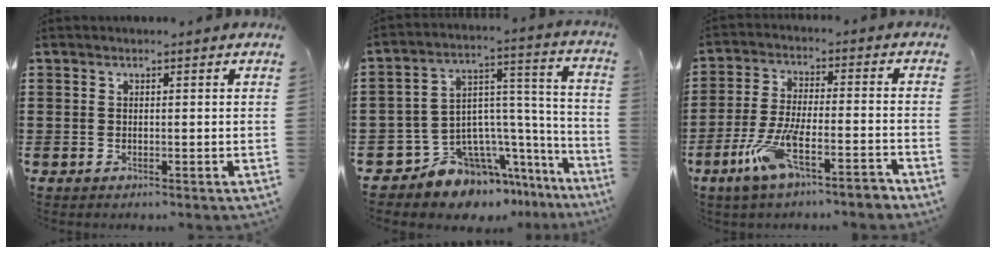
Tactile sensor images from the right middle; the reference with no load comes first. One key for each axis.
{"total": 10.0, "fx": -8.2, "fy": 5.1, "fz": 2.8, "tx": -0.073, "ty": 0.002, "tz": -0.153}
{"total": 8.6, "fx": -5.5, "fy": 1.6, "fz": 6.4, "tx": -0.142, "ty": -0.008, "tz": -0.107}